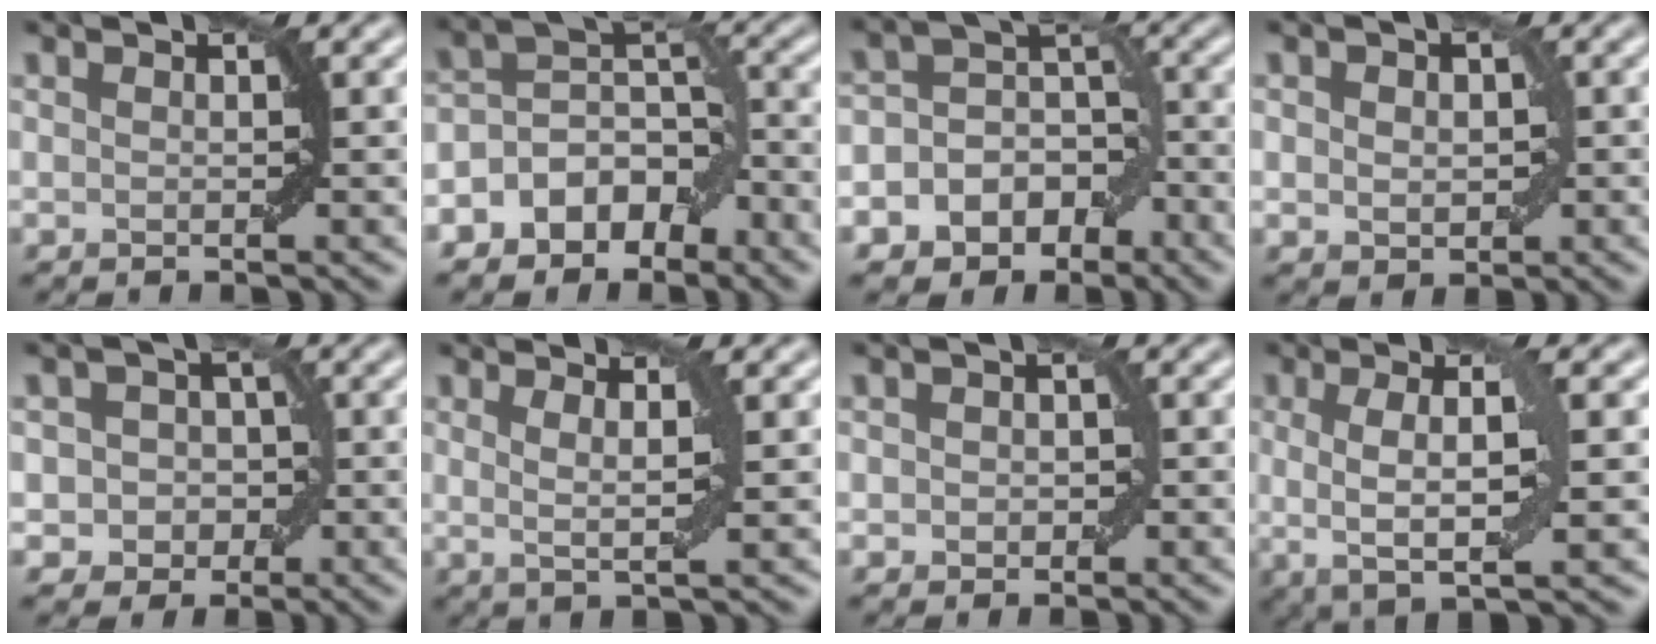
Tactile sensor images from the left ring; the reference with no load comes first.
{"total": 6.3, "force": [-3.6, 4.0, 3.3], "torque": [-0.032, 0.017, -0.074]}
{"total": 8.6, "force": [-4.4, 6.9, 2.9], "torque": [-0.028, 0.010, -0.085]}
{"total": 2.3, "force": [0.1, 1.8, 1.5], "torque": [-0.015, 0.001, 0.003]}
{"total": 3.3, "force": [-0.4, 3.1, 1.2], "torque": [0.008, 0.009, -0.021]}
{"total": 2.4, "force": [0.9, 0.4, 2.1], "torque": [-0.035, -0.004, 0.015]}
{"total": 1.5, "force": [-0.2, 1.2, 0.8], "torque": [-0.006, 0.000, -0.003]}
{"total": 5.6, "force": [0.0, 1.4, 5.4], "torque": [-0.088, 0.002, -0.004]}